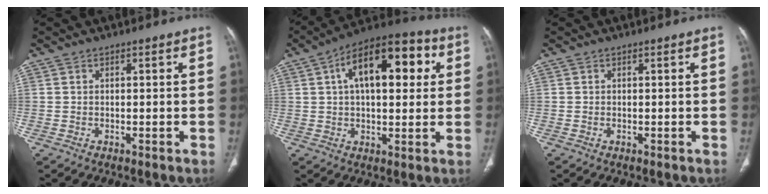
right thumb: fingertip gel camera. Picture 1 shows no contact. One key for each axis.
{"total": 18.0, "fx": 5.0, "fy": 8.9, "fz": 14.8, "tx": -0.193, "ty": 0.024, "tz": 0.066}
{"total": 0.0}